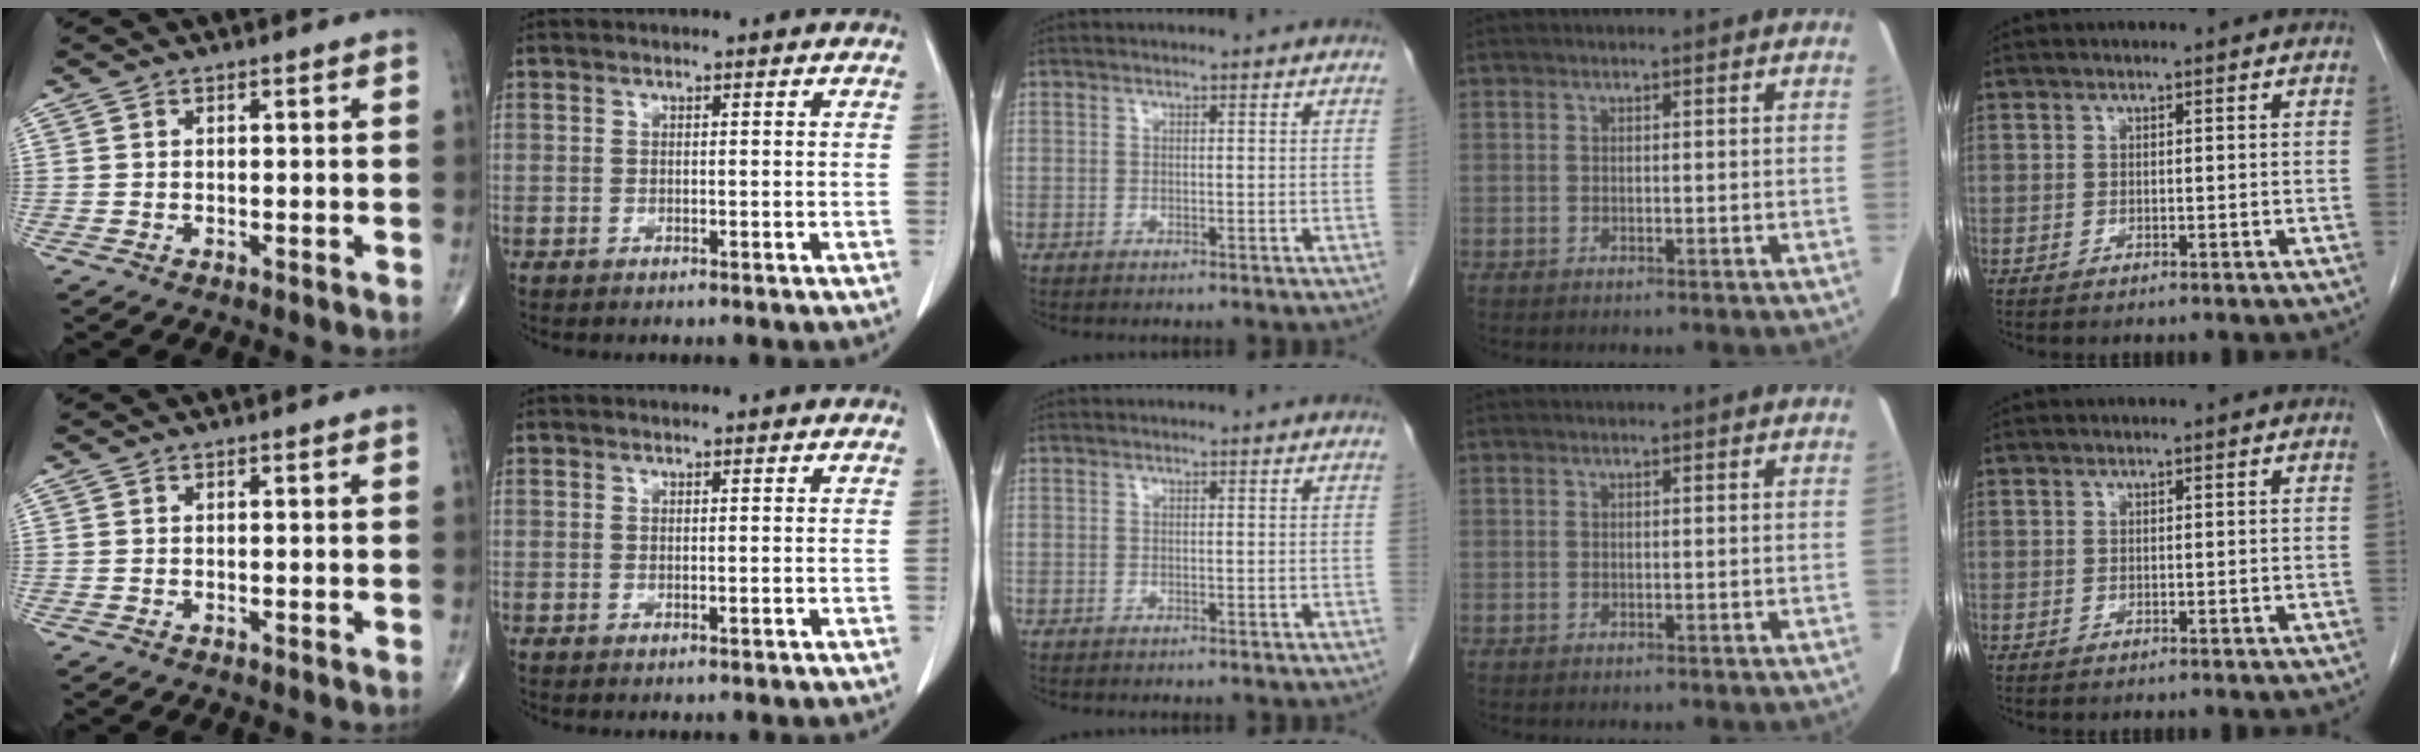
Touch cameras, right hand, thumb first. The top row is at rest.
{}